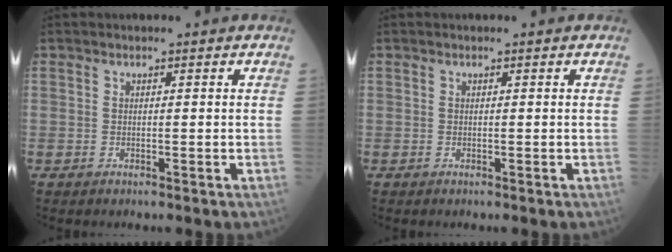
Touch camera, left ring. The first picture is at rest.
{"total": 0.0}